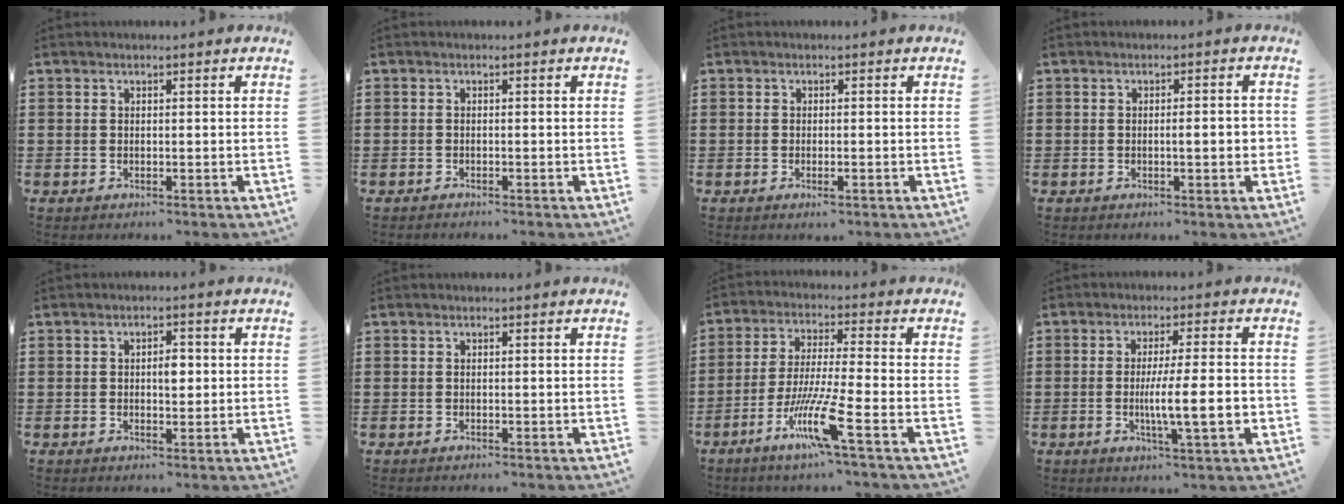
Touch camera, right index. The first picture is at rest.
{"total": 0.6, "force": [-0.5, 0.0, 0.1], "torque": [-0.004, -0.003, -0.011]}
{"total": 1.0, "force": [-0.6, 0.2, 0.8], "torque": [-0.015, -0.006, -0.008]}
{"total": 3.0, "force": [-0.3, 0.4, 2.9], "torque": [-0.043, -0.002, -0.008]}
{"total": 2.7, "force": [0.2, 1.3, 2.4], "torque": [-0.031, 0.000, -0.002]}
{"total": 0.0}
{"total": 10.1, "force": [-5.3, 0.3, 8.5], "torque": [-0.179, -0.012, -0.104]}
{"total": 8.9, "force": [-1.6, 1.3, 8.7], "torque": [-0.143, -0.011, -0.029]}